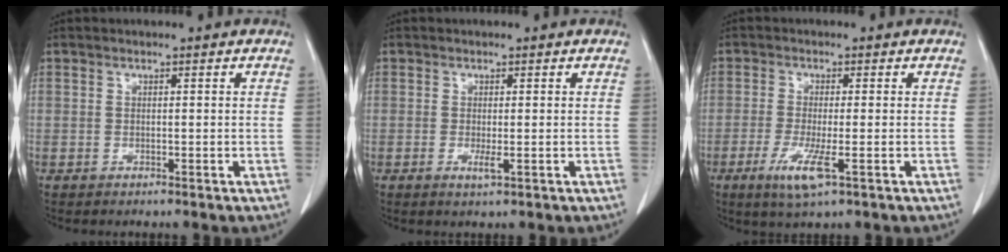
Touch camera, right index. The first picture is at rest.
{"total": 2.1, "force": [-0.5, 0.7, 1.9], "torque": [-0.036, -0.004, -0.005]}
{"total": 6.2, "force": [-2.7, 1.0, 5.6], "torque": [-0.114, -0.016, -0.044]}